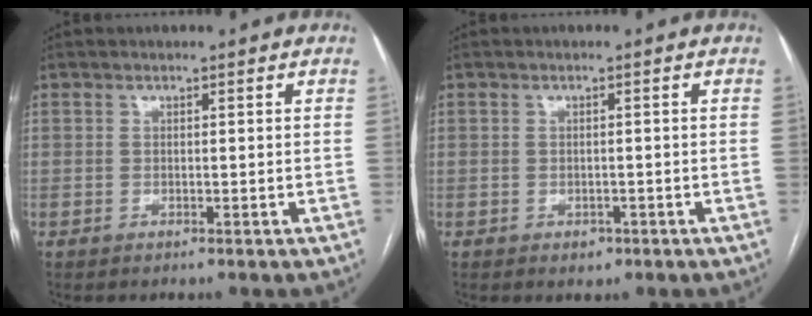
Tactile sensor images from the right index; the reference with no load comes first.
{"total": 1.5, "force": [-0.8, 1.2, 0.6], "torque": [-0.007, 0.003, -0.004]}